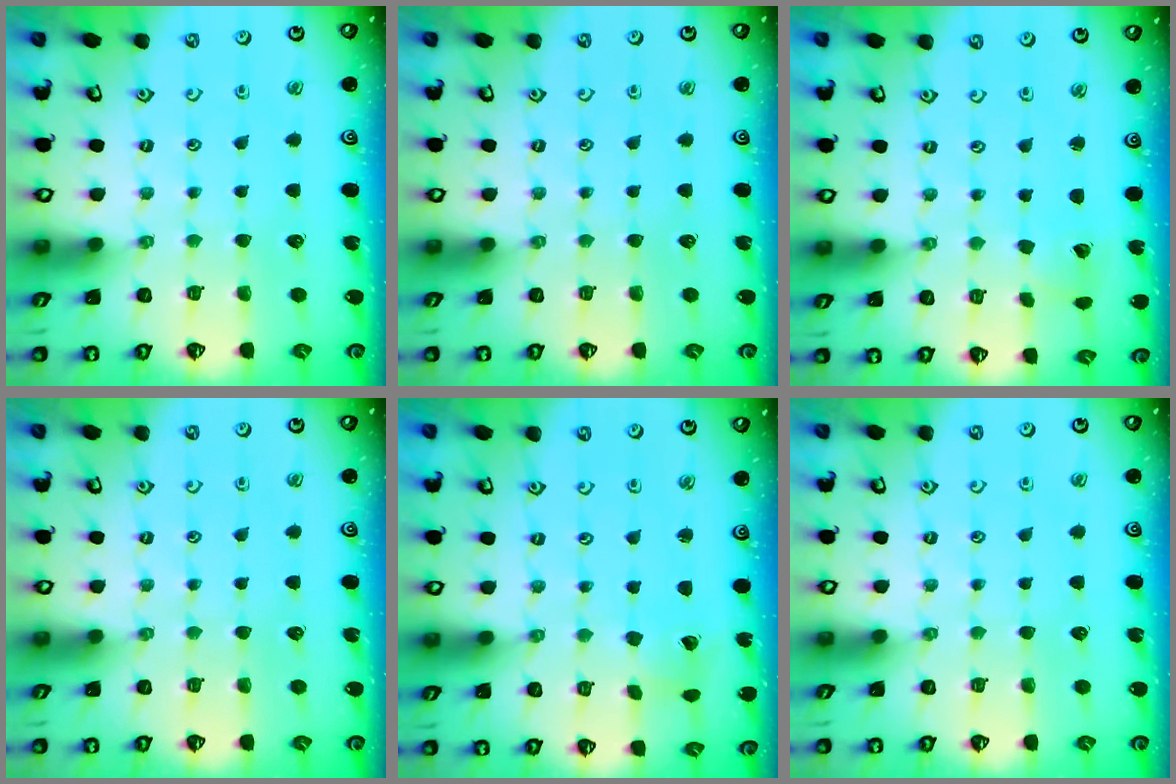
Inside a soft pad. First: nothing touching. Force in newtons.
{"total": 0.0}
{"total": 2.3, "press": 2.3, "slide": 0.3}
{"total": 0.0}
{"total": 2.2, "press": 2.2, "slide": 0.2}
{"total": 0.0}